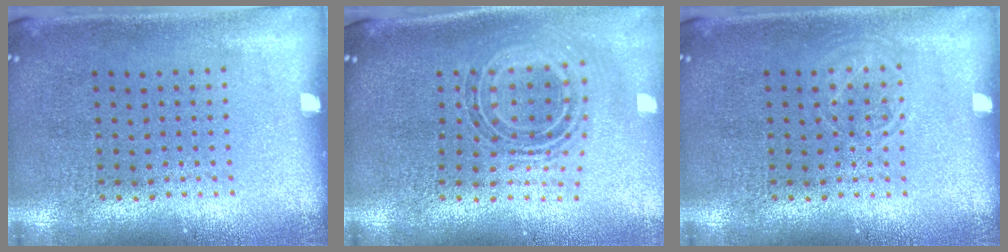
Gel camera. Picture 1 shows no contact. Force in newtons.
{"total": 0.9, "press": 0.8, "slide": 0.5}
{"total": 1.1, "press": 1.1, "slide": 0.2}